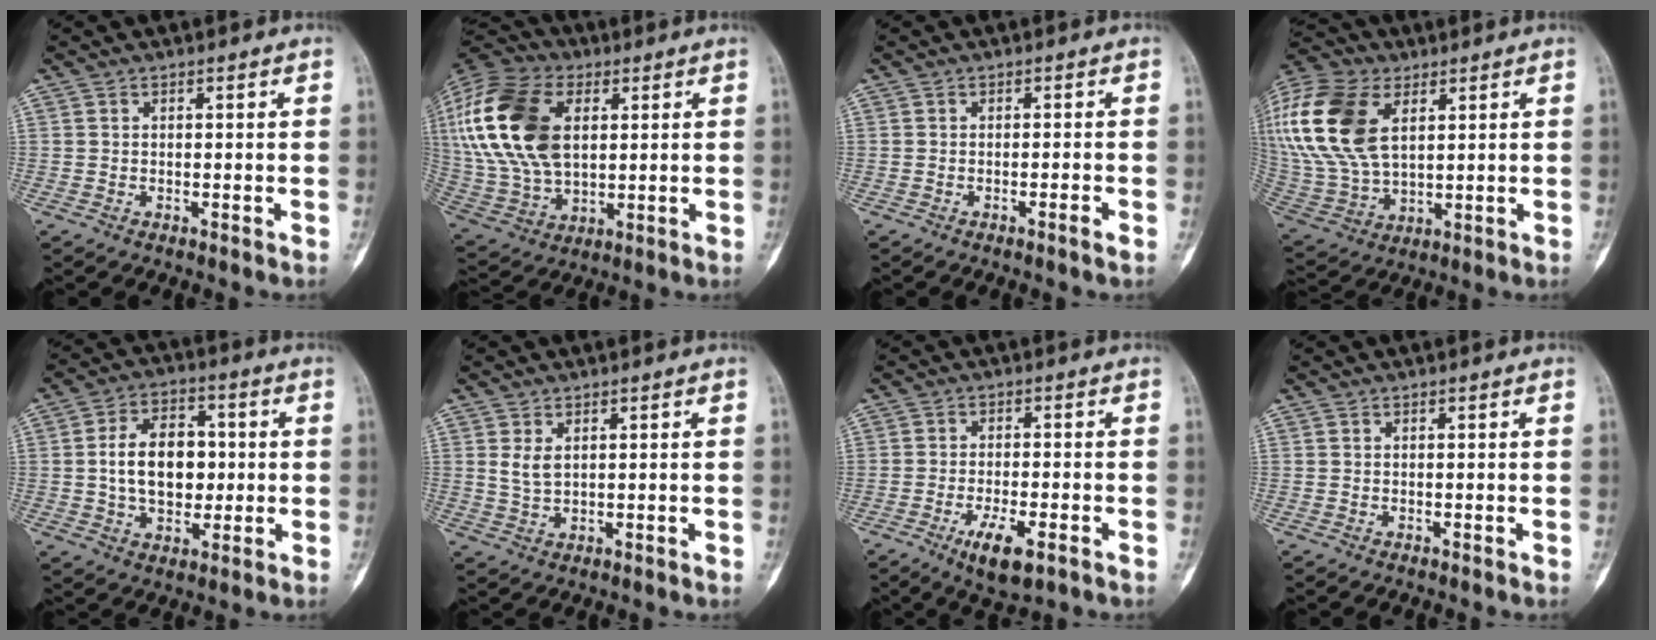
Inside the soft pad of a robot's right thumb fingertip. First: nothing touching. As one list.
[{"total": 25.6, "force": [6.1, 15.9, 19.2], "torque": [-0.425, 0.004, 0.113]}, {"total": 1.5, "force": [-0.8, -0.1, 1.2], "torque": [-0.024, 0.001, -0.016]}, {"total": 24.5, "force": [8.1, 14.9, 17.6], "torque": [-0.417, 0.007, 0.157]}, {"total": 12.4, "force": [0.3, 8.3, 9.2], "torque": [-0.126, 0.012, 0.004]}, {"total": 3.0, "force": [1.1, 1.7, 2.2], "torque": [-0.040, -0.006, 0.029]}, {"total": 7.2, "force": [-3.5, 2.3, 5.9], "torque": [-0.104, 0.001, -0.055]}, {"total": 0.0}]